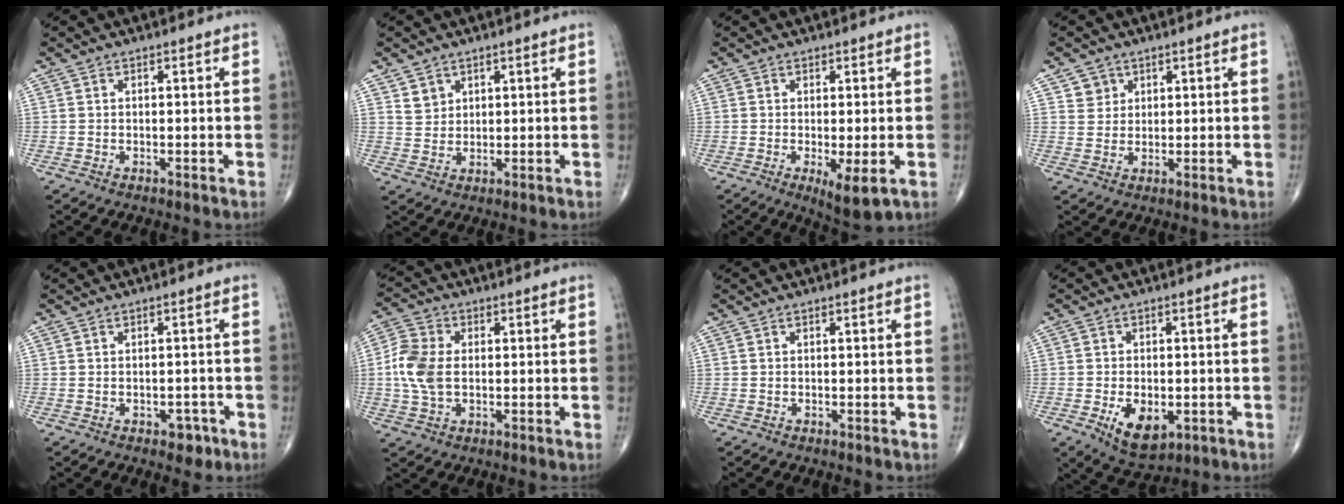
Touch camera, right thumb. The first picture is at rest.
{"total": 2.9, "force": [1.8, 2.2, 0.5], "torque": [0.009, -0.015, 0.035]}
{"total": 5.8, "force": [-1.6, 1.6, 5.3], "torque": [-0.088, -0.020, -0.022]}
{"total": 3.2, "force": [1.7, 2.7, 0.2], "torque": [0.018, -0.009, 0.025]}
{"total": 2.7, "force": [-1.5, 1.7, 1.5], "torque": [-0.007, 0.010, -0.015]}
{"total": 8.4, "force": [-0.1, 5.5, 6.3], "torque": [-0.139, 0.013, -0.006]}
{"total": 0.0}
{"total": 8.3, "force": [-2.5, 4.7, 6.3], "torque": [-0.090, -0.004, -0.029]}